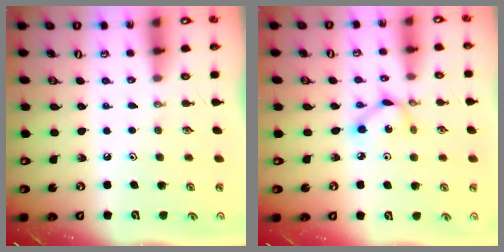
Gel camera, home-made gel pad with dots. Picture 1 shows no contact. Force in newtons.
{"total": 5.5, "press": 5.5, "slide": 0.3}